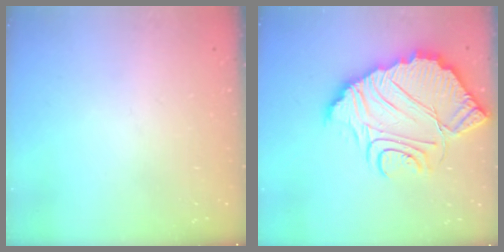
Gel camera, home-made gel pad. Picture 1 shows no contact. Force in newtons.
{"total": 18.5, "press": 18.4, "slide": 1.6}